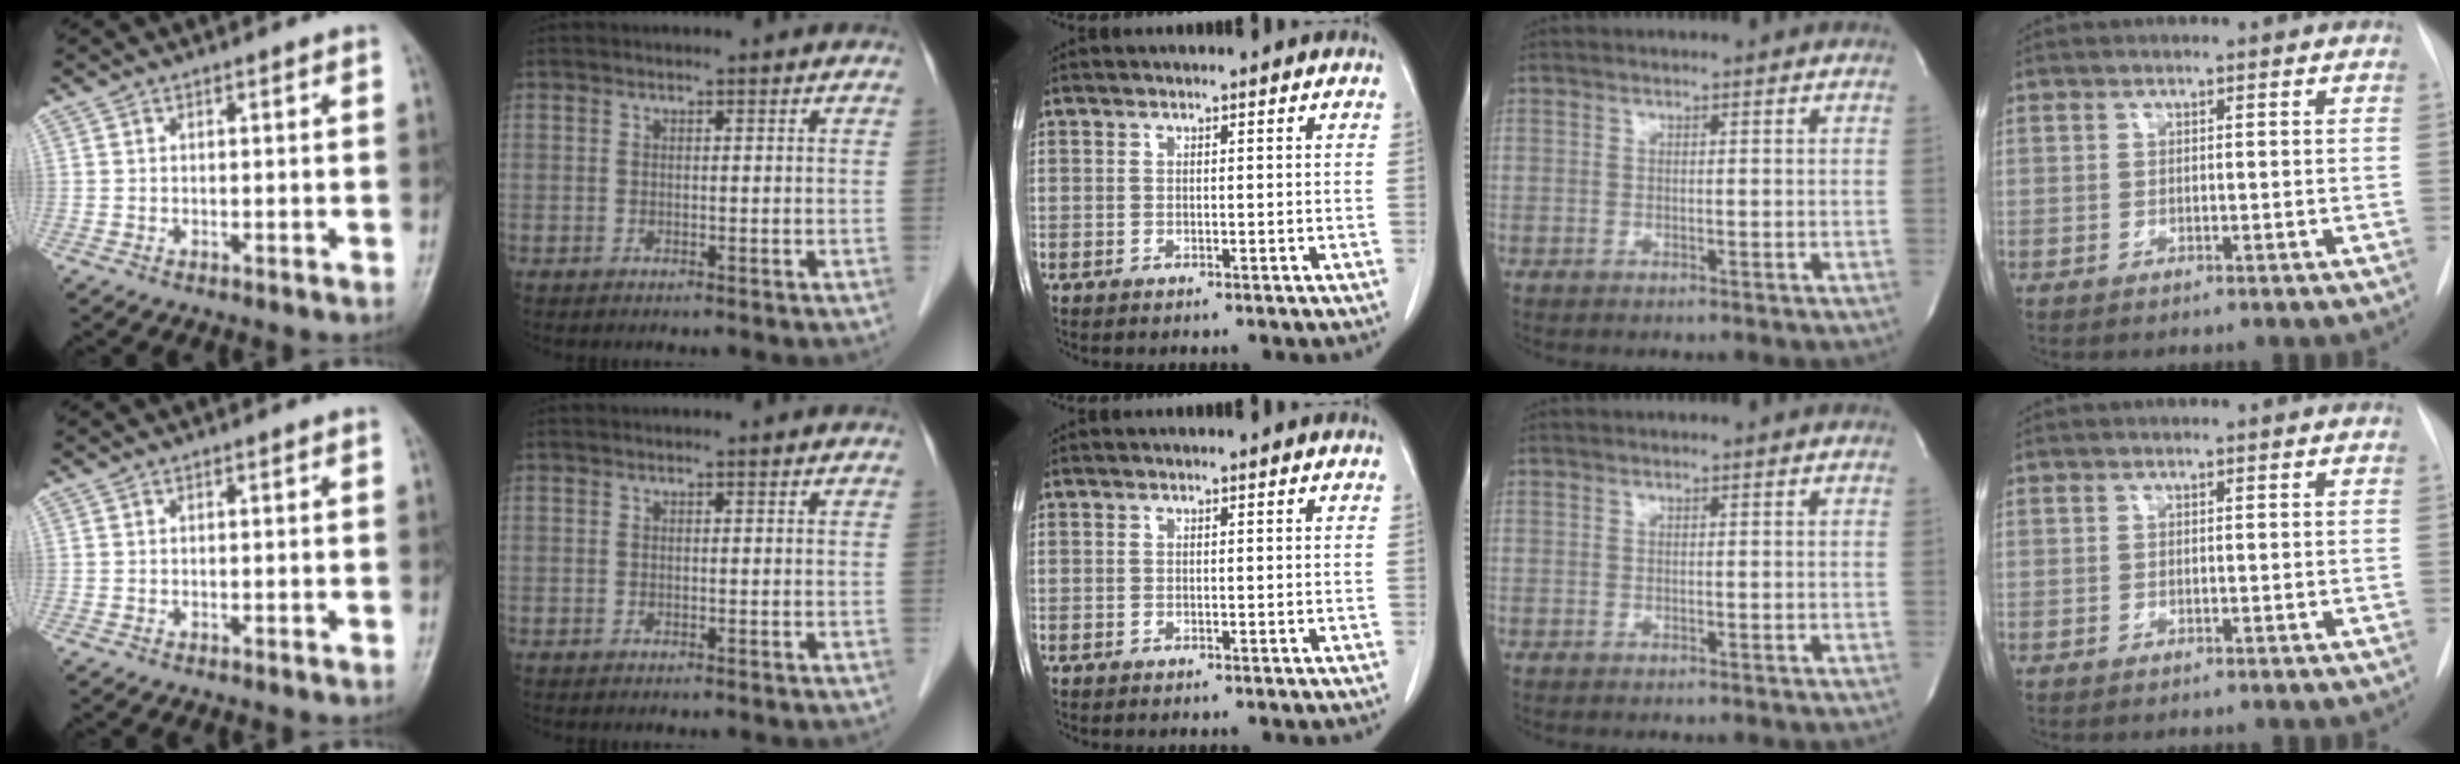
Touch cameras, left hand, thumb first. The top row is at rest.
{}